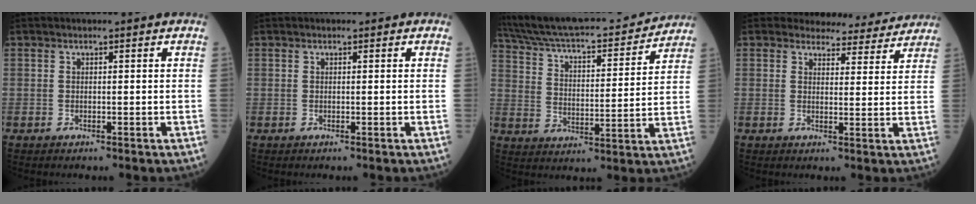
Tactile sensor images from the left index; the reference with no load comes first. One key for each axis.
{"total": 0.0}
{"total": 21.2, "fx": 19.7, "fy": 3.2, "fz": 7.3, "tx": -0.132, "ty": 0.007, "tz": 0.289}
{"total": 8.5, "fx": 8.2, "fy": 2.4, "fz": 0.3, "tx": 0.018, "ty": -0.005, "tz": 0.080}